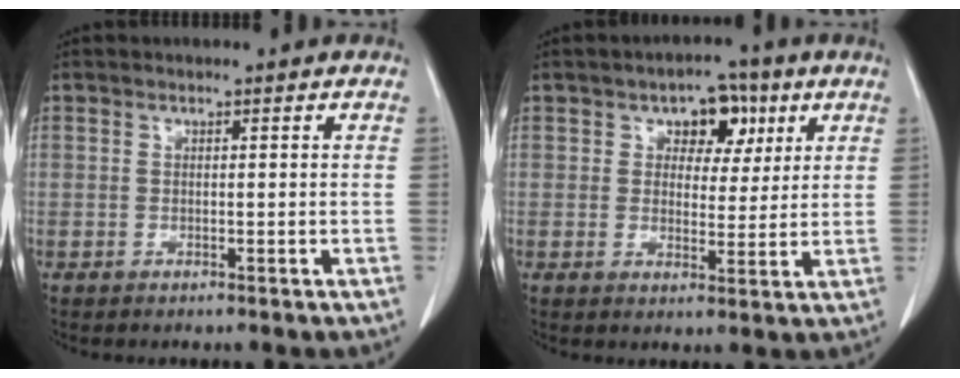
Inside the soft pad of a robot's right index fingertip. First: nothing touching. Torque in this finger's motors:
{"motor_torque": [0.12, 0.11, 0.03, 0.03]}